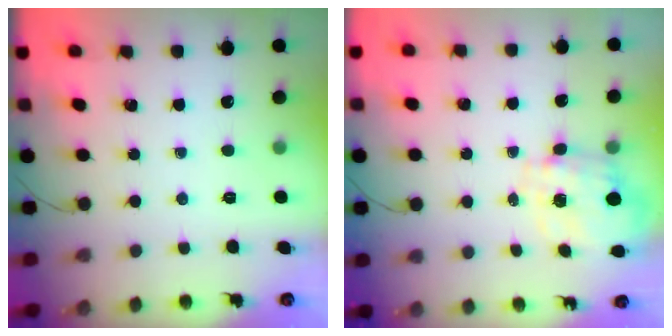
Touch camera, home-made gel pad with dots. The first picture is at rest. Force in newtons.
{"total": 2.9, "press": 2.7, "slide": 1.0}